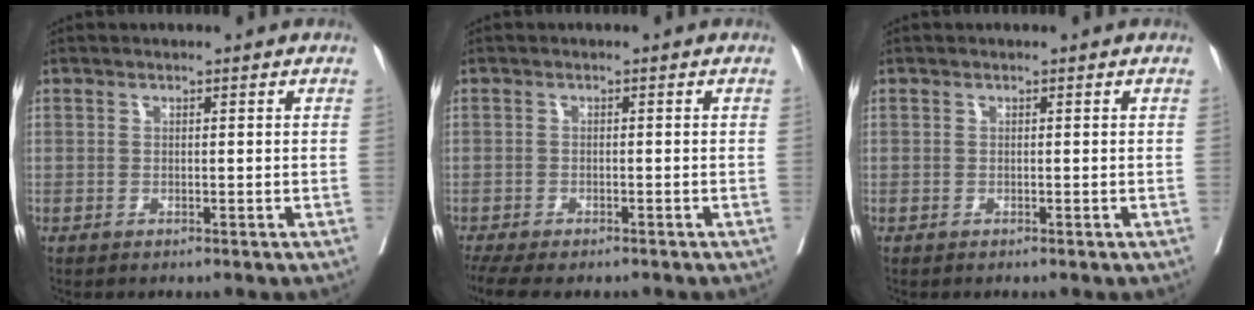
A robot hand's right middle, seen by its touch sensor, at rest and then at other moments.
{"total": 8.5, "force": [-6.8, 2.9, 4.4], "torque": [-0.081, -0.005, -0.102]}
{"total": 0.0}